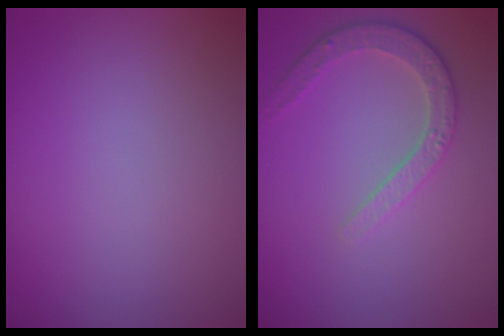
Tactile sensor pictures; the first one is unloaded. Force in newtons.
{"total": 2.9, "press": 2.5, "slide": 1.6}